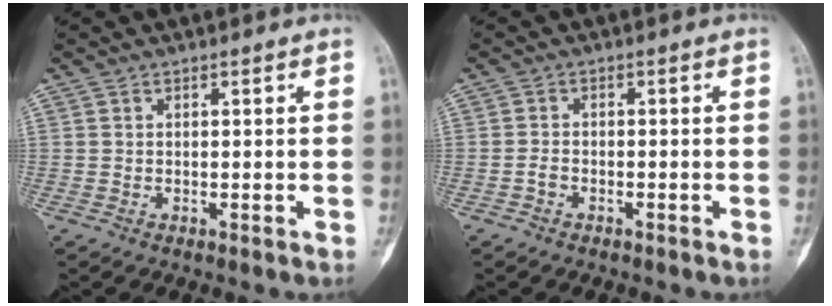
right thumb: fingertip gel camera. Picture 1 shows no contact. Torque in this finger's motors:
{"motor_torque": [-0.30, -0.07, -0.13, 0.38, 0.02]}